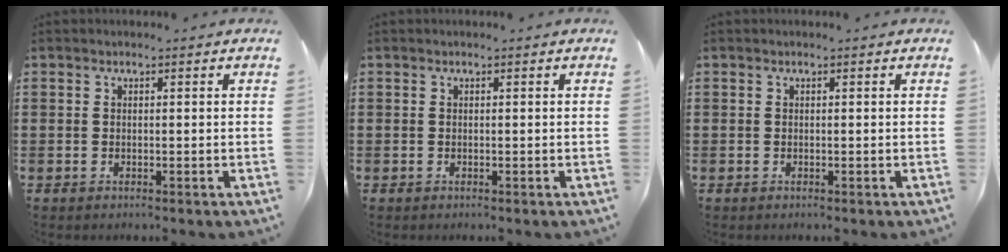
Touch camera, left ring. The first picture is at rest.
{"total": 0.0}
{"total": 0.0}